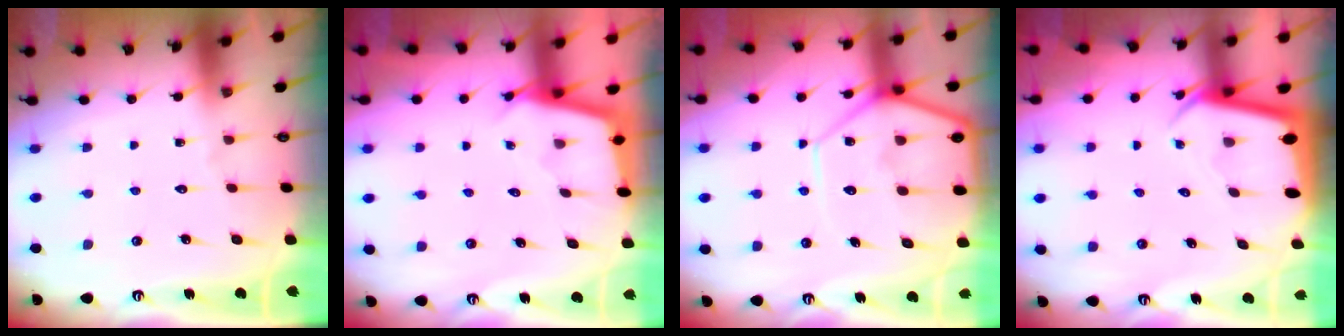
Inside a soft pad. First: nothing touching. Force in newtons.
{"total": 2.3, "press": 2.3, "slide": 0.2}
{"total": 12.4, "press": 12.3, "slide": 1.2}
{"total": 2.8, "press": 2.8, "slide": 0.1}